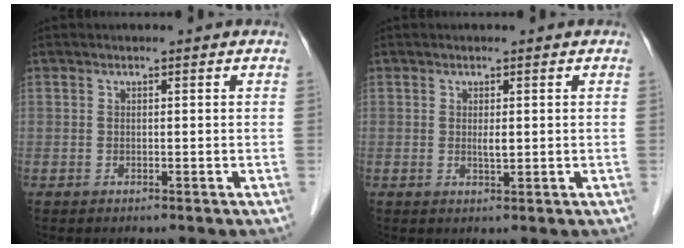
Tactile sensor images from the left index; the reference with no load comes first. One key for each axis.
{"total": 1.3, "fx": 0.2, "fy": 0.3, "fz": 1.2, "tx": -0.024, "ty": -0.003, "tz": 0.005}